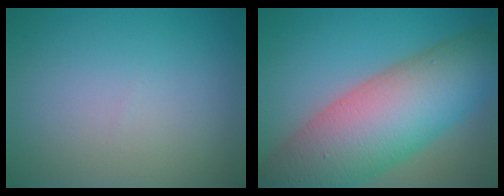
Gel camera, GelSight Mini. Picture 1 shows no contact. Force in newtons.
{"total": 13.4, "press": 13.3, "slide": 0.5}